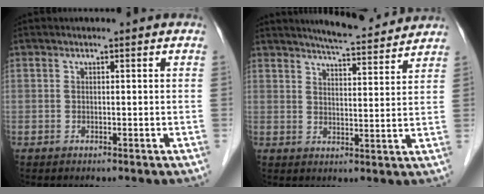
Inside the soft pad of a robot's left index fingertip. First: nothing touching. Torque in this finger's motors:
{"motor_torque": [0.72, -0.95, 0.42, 0.09]}